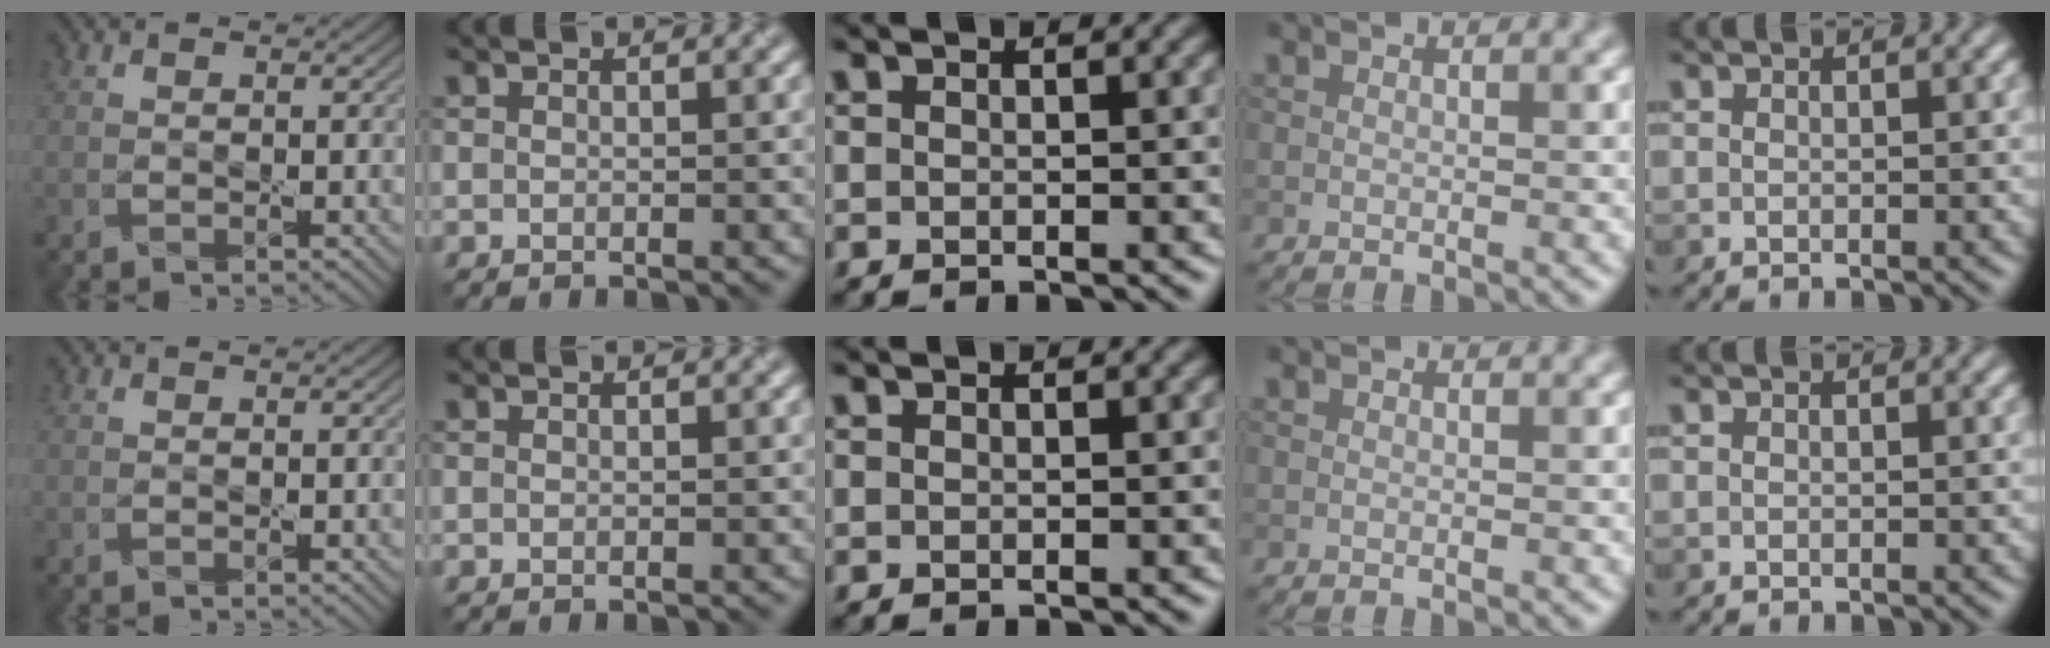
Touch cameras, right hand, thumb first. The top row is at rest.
{}